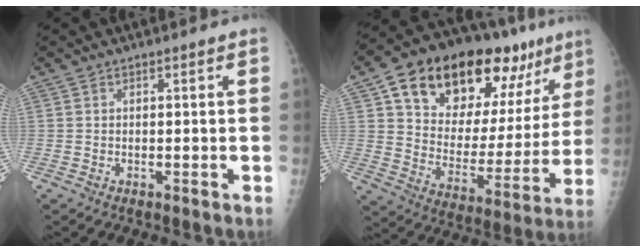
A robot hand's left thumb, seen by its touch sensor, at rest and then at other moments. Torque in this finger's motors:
{"motor_torque": [0.41, 0.70, 1.50, -1.27, 0.41]}